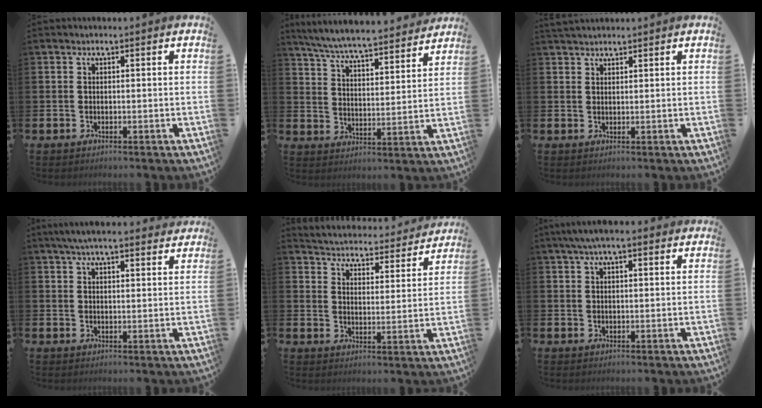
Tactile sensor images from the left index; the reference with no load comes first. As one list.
[{"total": 6.9, "force": [6.7, 0.2, 1.9], "torque": [-0.066, -0.050, 0.116]}, {"total": 1.8, "force": [1.7, 0.4, 0.2], "torque": [0.004, -0.005, 0.030]}, {"total": 4.8, "force": [4.3, 0.7, 1.9], "torque": [-0.044, -0.009, 0.078]}, {"total": 4.5, "force": [4.5, 0.5, 0.1], "torque": [-0.021, -0.044, 0.072]}, {"total": 4.1, "force": [3.2, 1.0, 2.5], "torque": [-0.051, -0.001, 0.057]}]